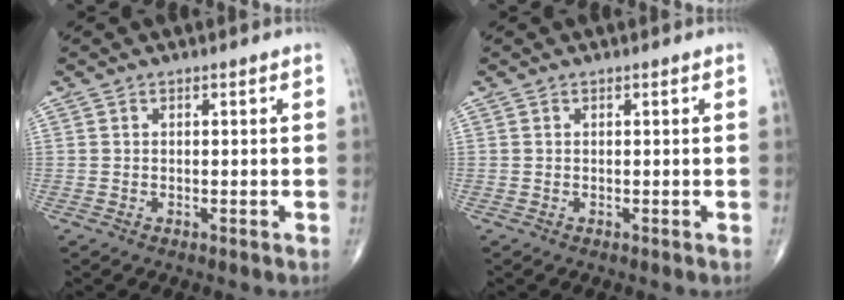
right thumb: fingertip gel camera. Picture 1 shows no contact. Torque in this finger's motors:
{"motor_torque": [0.00, 0.00, 0.00, 0.00, 0.00]}